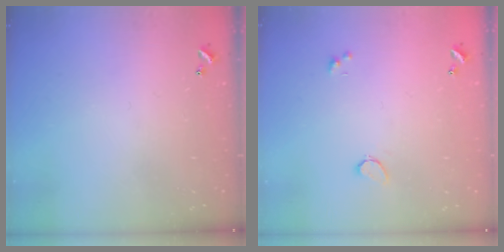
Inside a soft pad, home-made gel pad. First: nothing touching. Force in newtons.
{"total": 0.6, "press": 0.4, "slide": 0.5}